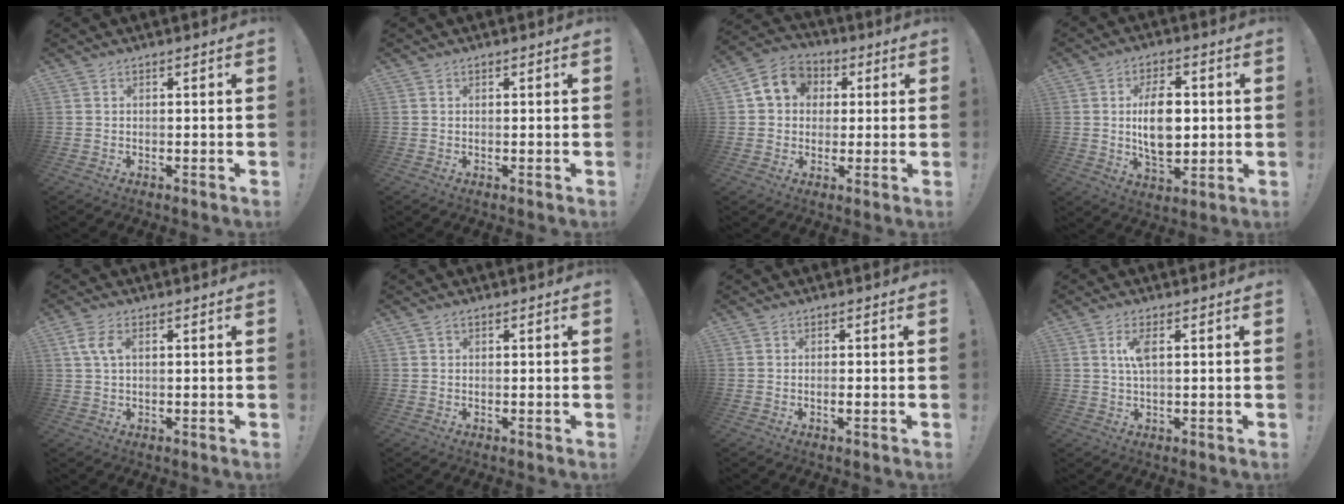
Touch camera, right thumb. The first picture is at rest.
{"total": 0.0}
{"total": 9.8, "force": [2.4, 8.5, 4.3], "torque": [-0.056, 0.003, 0.051]}
{"total": 13.1, "force": [0.7, 8.0, 10.3], "torque": [-0.185, -0.003, 0.008]}
{"total": 4.8, "force": [1.2, 2.3, 4.1], "torque": [-0.086, 0.004, 0.020]}
{"total": 0.7, "force": [0.3, 0.5, 0.3], "torque": [-0.007, 0.002, 0.005]}
{"total": 1.1, "force": [-0.3, 0.0, 1.0], "torque": [-0.014, -0.004, -0.007]}
{"total": 4.9, "force": [1.3, 1.5, 4.5], "torque": [-0.088, 0.004, 0.020]}